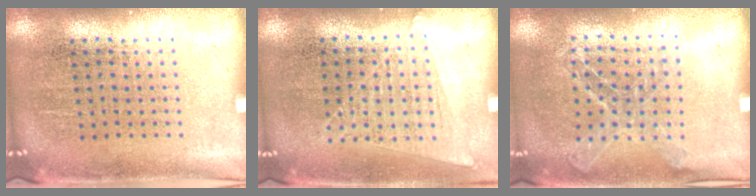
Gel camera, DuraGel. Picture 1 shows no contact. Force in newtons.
{"total": 1.0, "press": 0.9, "slide": 0.4}
{"total": 1.1, "press": 1.1, "slide": 0.1}